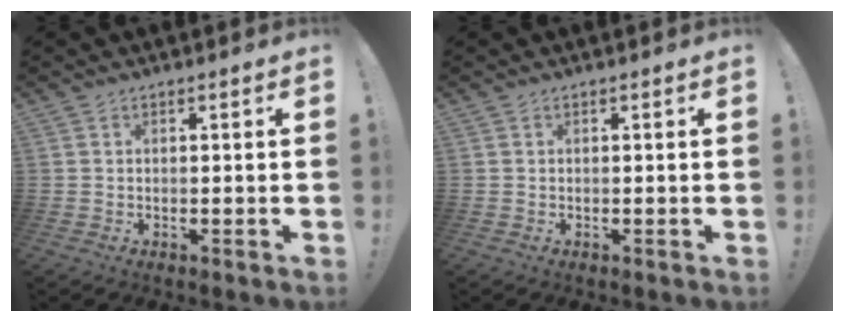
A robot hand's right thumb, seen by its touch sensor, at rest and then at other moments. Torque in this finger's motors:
{"motor_torque": [0.00, 0.00, -0.01, 0.01, 0.04]}